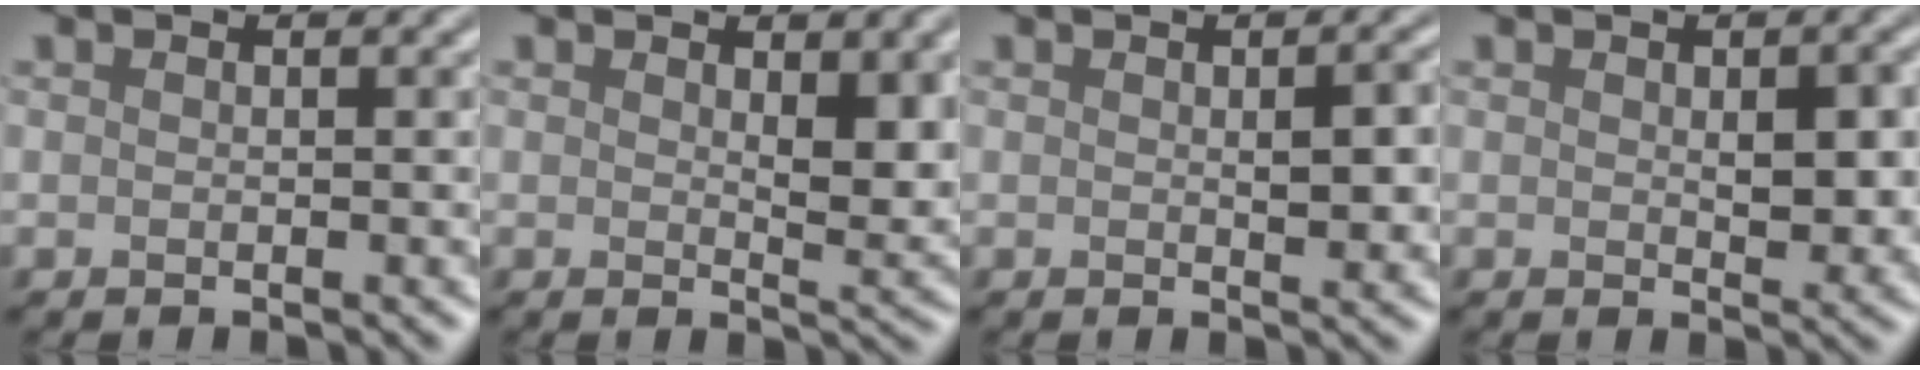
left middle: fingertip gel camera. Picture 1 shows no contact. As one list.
[{"total": 3.4, "force": [1.2, 1.4, 2.9], "torque": [-0.041, -0.008, 0.023]}, {"total": 2.8, "force": [0.2, 0.9, 2.6], "torque": [-0.038, -0.001, 0.004]}, {"total": 3.4, "force": [0.3, 1.6, 2.9], "torque": [-0.040, -0.004, 0.008]}]